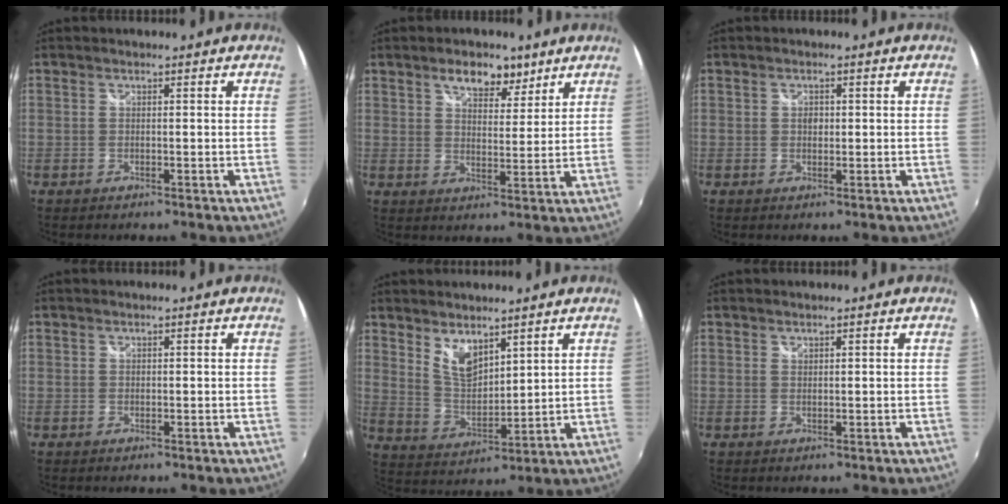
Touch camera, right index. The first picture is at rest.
{"total": 7.1, "force": [4.8, 3.7, 3.7], "torque": [-0.053, 0.005, 0.076]}
{"total": 1.4, "force": [0.0, 1.2, 0.7], "torque": [-0.010, 0.002, -0.002]}
{"total": 0.0}
{"total": 7.3, "force": [5.0, 3.4, 4.1], "torque": [-0.070, -0.005, 0.102]}
{"total": 0.6, "force": [0.6, 0.3, 0.1], "torque": [0.001, 0.001, 0.010]}